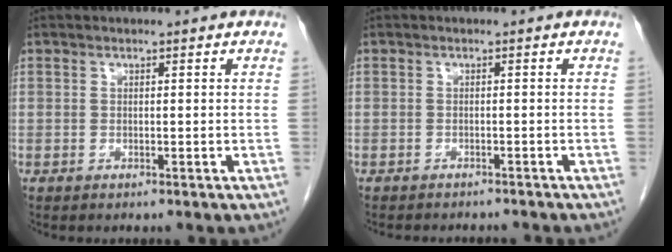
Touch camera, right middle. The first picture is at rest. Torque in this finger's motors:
{"motor_torque": [0.11, -0.07, 0.03, 0.00]}